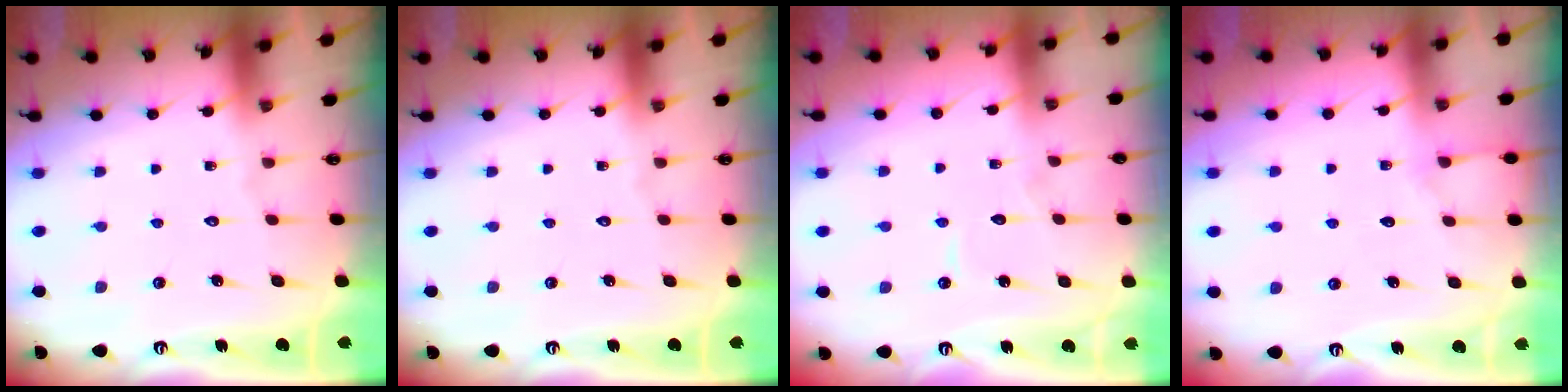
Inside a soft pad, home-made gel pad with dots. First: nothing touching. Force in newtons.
{"total": 0.0}
{"total": 3.2, "press": 3.2, "slide": 0.1}
{"total": 7.7, "press": 7.6, "slide": 0.8}